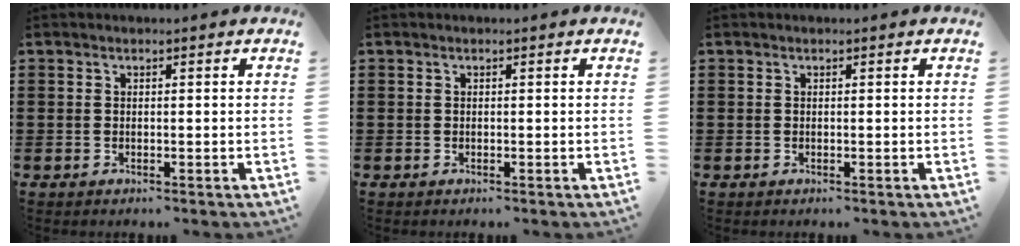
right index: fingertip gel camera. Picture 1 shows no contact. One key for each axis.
{"total": 0.0}
{"total": 0.0}